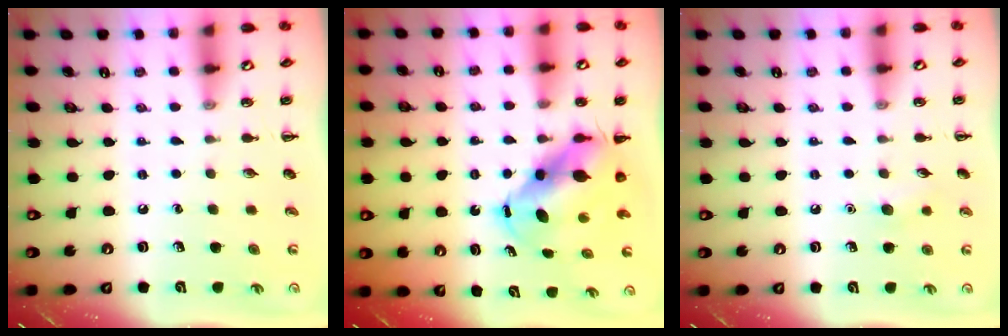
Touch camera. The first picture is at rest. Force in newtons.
{"total": 7.6, "press": 7.3, "slide": 2.2}
{"total": 4.9, "press": 4.8, "slide": 1.3}